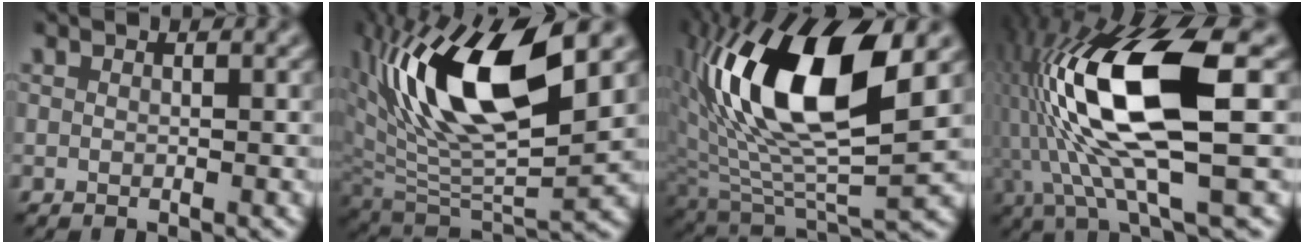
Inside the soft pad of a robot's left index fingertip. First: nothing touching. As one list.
[{"total": 12.7, "force": [4.9, 5.1, 10.6], "torque": [-0.201, 0.000, 0.094]}, {"total": 14.5, "force": [4.2, 5.8, 12.6], "torque": [-0.241, 0.006, 0.078]}, {"total": 13.3, "force": [0.3, 3.9, 12.8], "torque": [-0.253, 0.008, 0.004]}]